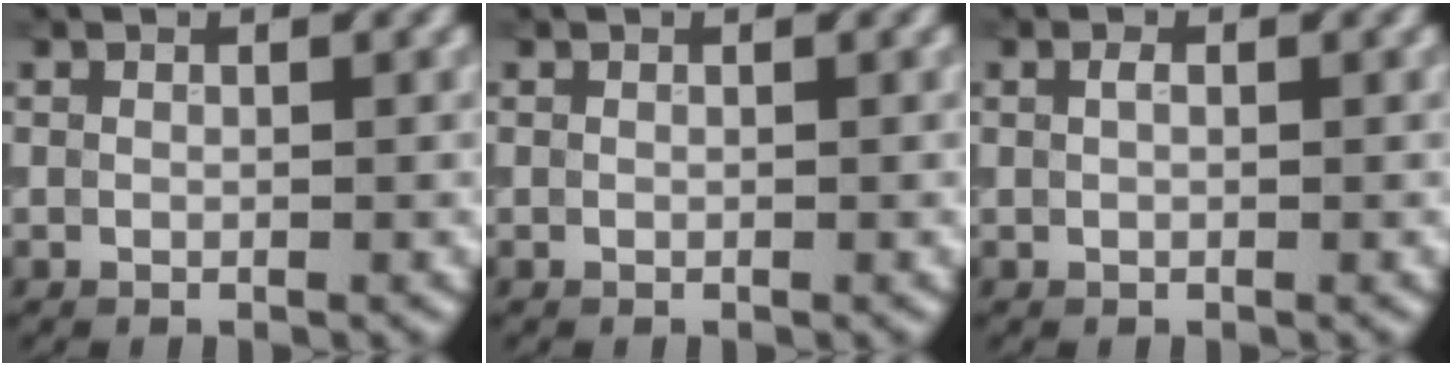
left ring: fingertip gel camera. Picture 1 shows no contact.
{"total": 0.0}
{"total": 0.7, "force": [0.2, 0.4, 0.6], "torque": [-0.014, 0.002, 0.003]}